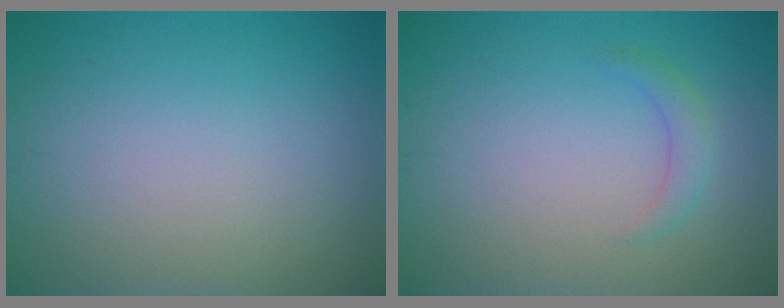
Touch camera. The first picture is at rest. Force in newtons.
{"total": 1.4, "press": 1.4, "slide": 0.0}